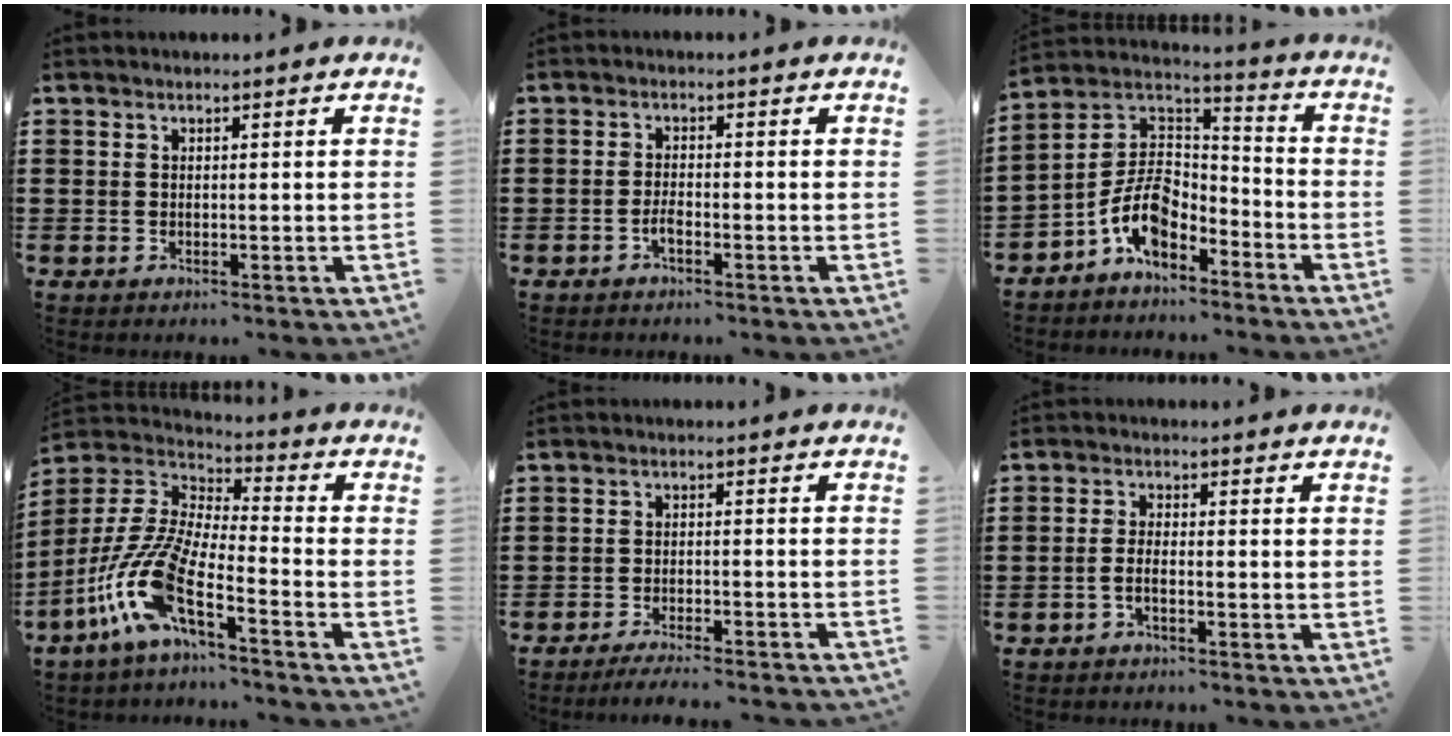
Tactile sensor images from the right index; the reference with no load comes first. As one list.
[{"total": 2.0, "force": [-1.1, 0.3, 1.6], "torque": [-0.039, -0.007, -0.021]}, {"total": 8.9, "force": [-4.9, 4.7, 5.7], "torque": [-0.135, -0.004, -0.100]}, {"total": 12.1, "force": [-7.4, 2.7, 9.1], "torque": [-0.233, -0.021, -0.158]}, {"total": 3.0, "force": [-2.9, -0.3, 0.9], "torque": [-0.016, -0.003, -0.057]}, {"total": 2.0, "force": [-1.1, 0.1, 1.7], "torque": [-0.040, -0.005, -0.021]}]